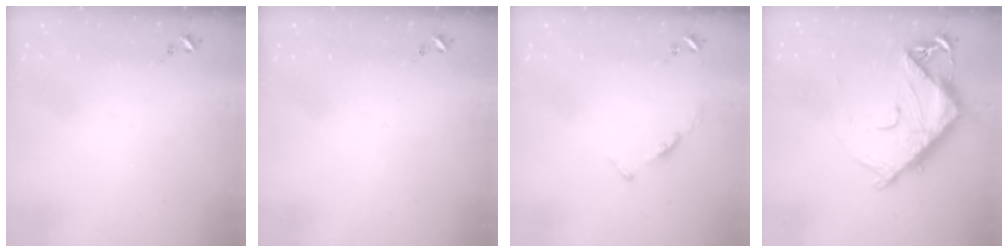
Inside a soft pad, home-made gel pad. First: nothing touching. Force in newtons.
{"total": 0.0}
{"total": 3.5, "press": 3.5, "slide": 0.3}
{"total": 13.6, "press": 13.5, "slide": 1.4}